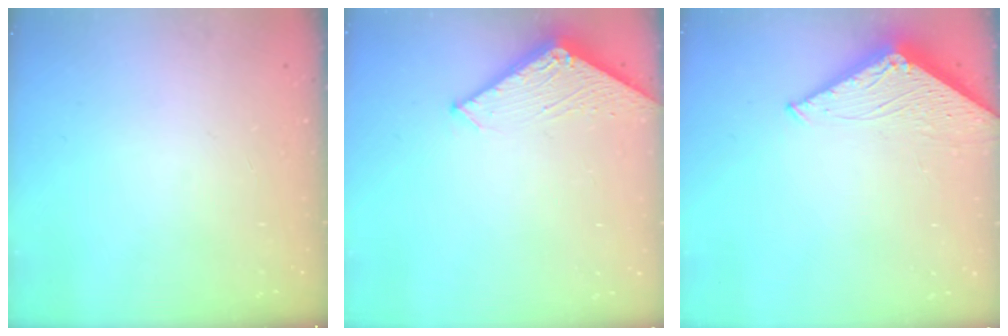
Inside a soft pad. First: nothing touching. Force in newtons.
{"total": 2.9, "press": 2.9, "slide": 0.3}
{"total": 4.4, "press": 4.4, "slide": 0.3}